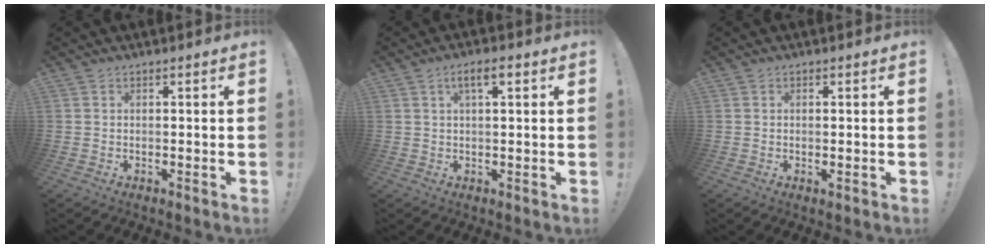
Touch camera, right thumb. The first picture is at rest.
{"total": 4.6, "force": [1.8, 1.1, 4.1], "torque": [-0.068, -0.001, 0.026]}
{"total": 0.8, "force": [0.0, 0.2, 0.8], "torque": [-0.011, -0.002, -0.001]}